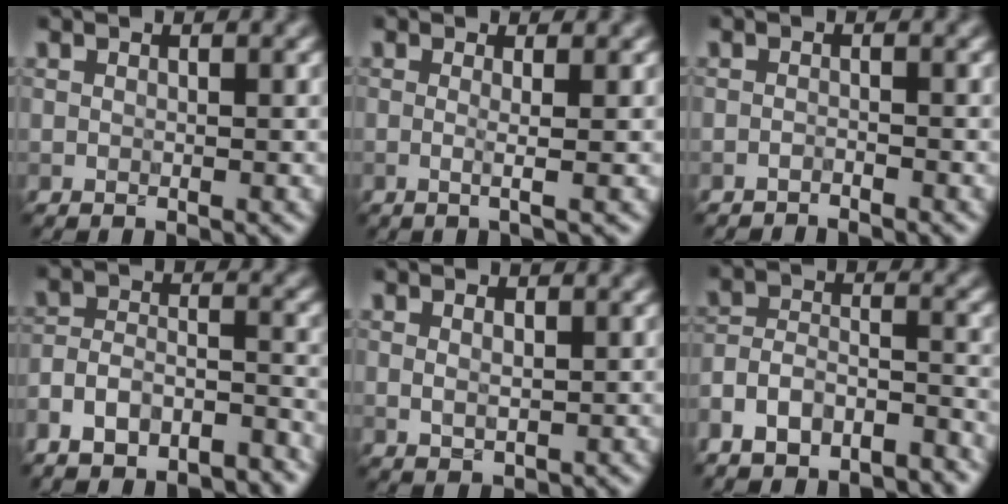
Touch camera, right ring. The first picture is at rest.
{"total": 2.5, "force": [0.5, 1.2, 2.2], "torque": [-0.018, 0.004, -0.021]}
{"total": 1.5, "force": [-1.5, 0.1, 0.1], "torque": [0.003, -0.003, -0.029]}
{"total": 7.6, "force": [-6.5, 2.9, 2.7], "torque": [-0.041, 0.004, -0.111]}
{"total": 1.6, "force": [0.5, 1.1, 1.1], "torque": [-0.022, 0.001, 0.012]}
{"total": 7.5, "force": [-6.6, 2.8, 2.4], "torque": [-0.042, 0.001, -0.115]}